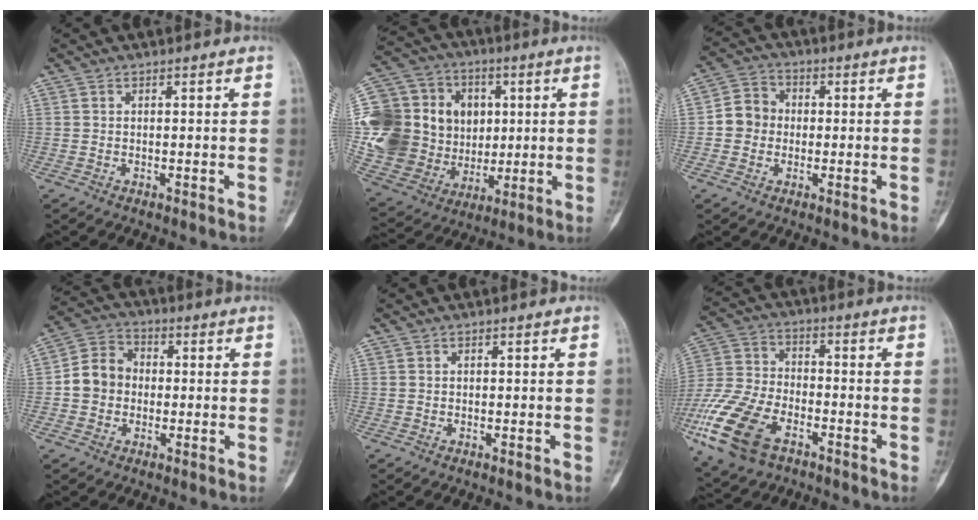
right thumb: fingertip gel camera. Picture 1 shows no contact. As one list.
[{"total": 25.4, "force": [2.4, 21.1, 14.0], "torque": [-0.261, 0.030, 0.066]}, {"total": 6.5, "force": [-0.4, 5.9, 2.6], "torque": [-0.019, 0.018, -0.019]}, {"total": 8.3, "force": [-0.6, 7.2, 4.0], "torque": [-0.047, 0.028, -0.024]}, {"total": 0.0}, {"total": 17.7, "force": [-8.5, 10.1, 11.8], "torque": [-0.251, 0.016, -0.162]}]